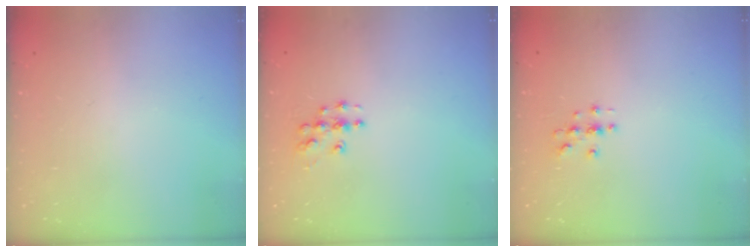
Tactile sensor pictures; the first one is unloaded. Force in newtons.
{"total": 6.6, "press": 6.6, "slide": 0.3}
{"total": 3.1, "press": 3.1, "slide": 0.3}